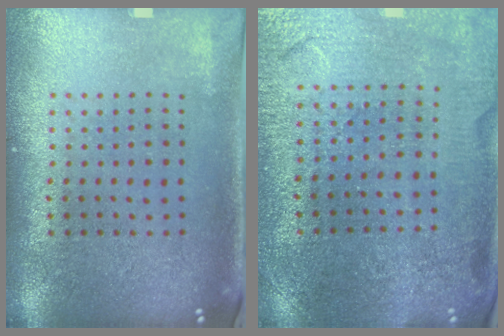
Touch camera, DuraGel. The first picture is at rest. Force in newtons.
{"total": 1.3, "press": 1.3, "slide": 0.1}